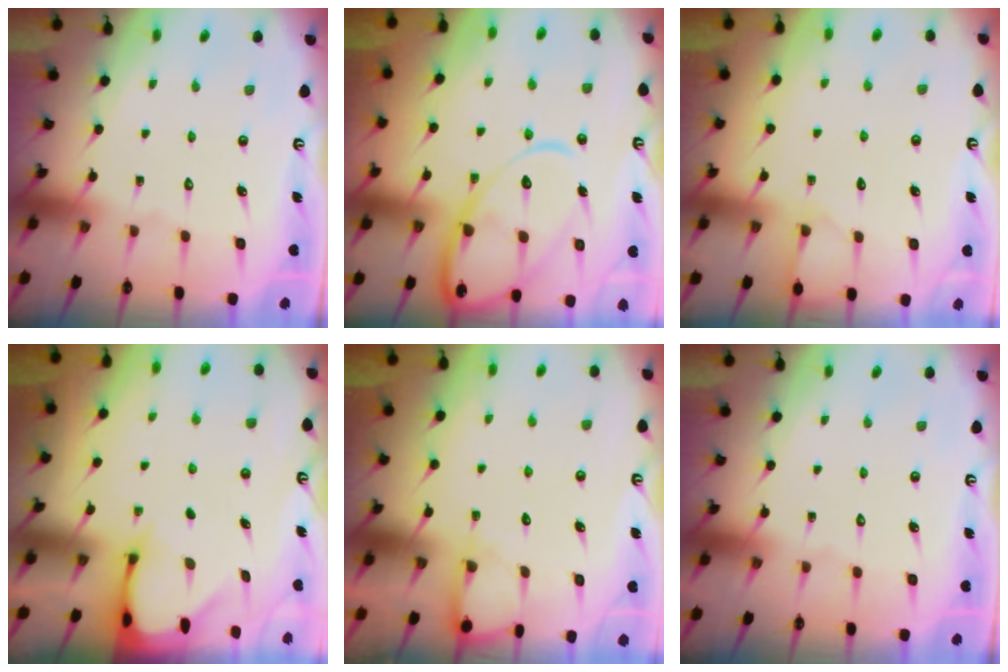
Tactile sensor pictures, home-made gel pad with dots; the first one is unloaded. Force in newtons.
{"total": 15.8, "press": 15.7, "slide": 1.4}
{"total": 5.1, "press": 5.1, "slide": 0.7}
{"total": 2.6, "press": 2.6, "slide": 0.3}
{"total": 5.3, "press": 5.3, "slide": 0.5}
{"total": 0.0}